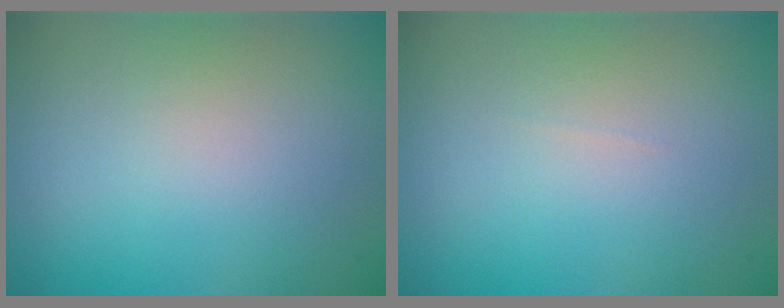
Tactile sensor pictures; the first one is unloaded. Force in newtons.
{"total": 0.0}